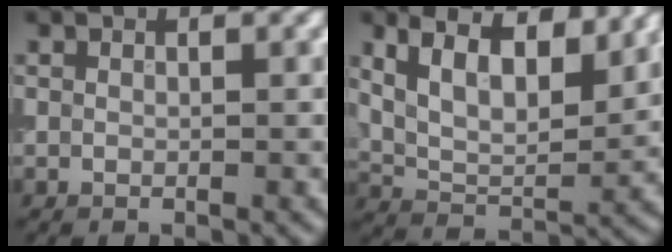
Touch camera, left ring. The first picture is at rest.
{"total": 8.0, "force": [4.1, 3.5, 5.9], "torque": [-0.108, 0.008, 0.069]}